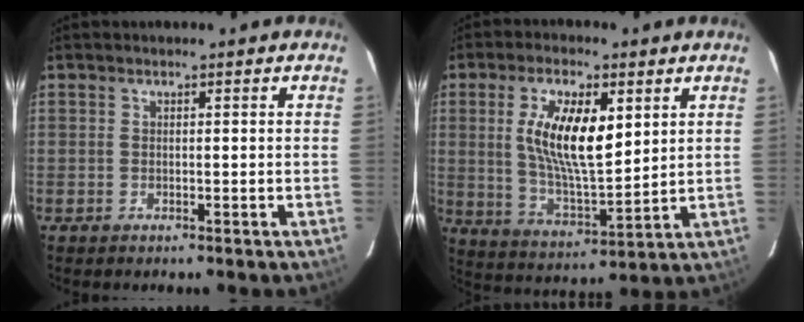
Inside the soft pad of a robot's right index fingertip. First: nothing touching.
{"total": 13.6, "force": [3.8, 4.8, 12.1], "torque": [-0.229, 0.001, 0.076]}